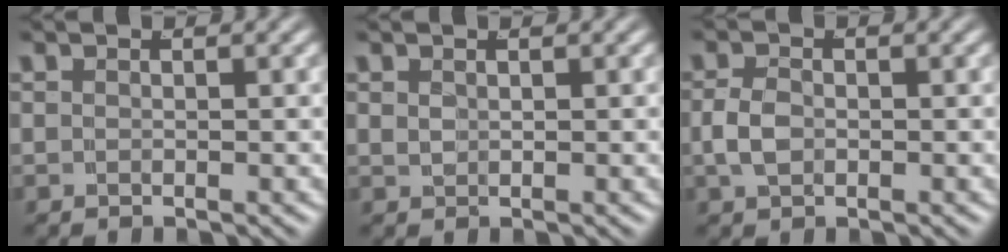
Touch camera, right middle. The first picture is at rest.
{"total": 0.6, "force": [0.4, 0.1, 0.4], "torque": [-0.012, -0.009, 0.021]}
{"total": 1.9, "force": [-0.4, 1.1, 1.5], "torque": [-0.037, -0.007, 0.003]}